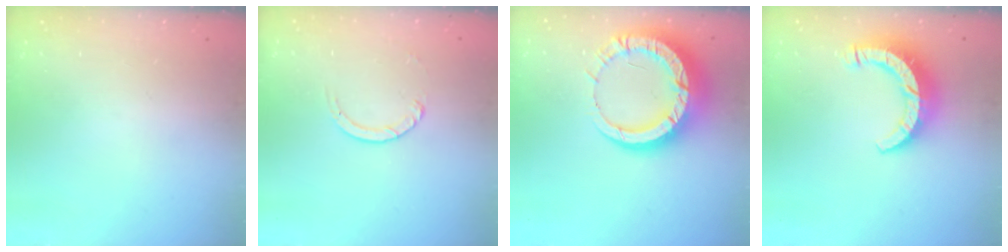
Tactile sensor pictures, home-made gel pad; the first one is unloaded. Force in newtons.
{"total": 2.7, "press": 2.7, "slide": 0.3}
{"total": 16.8, "press": 16.7, "slide": 1.7}
{"total": 9.6, "press": 9.6, "slide": 1.0}